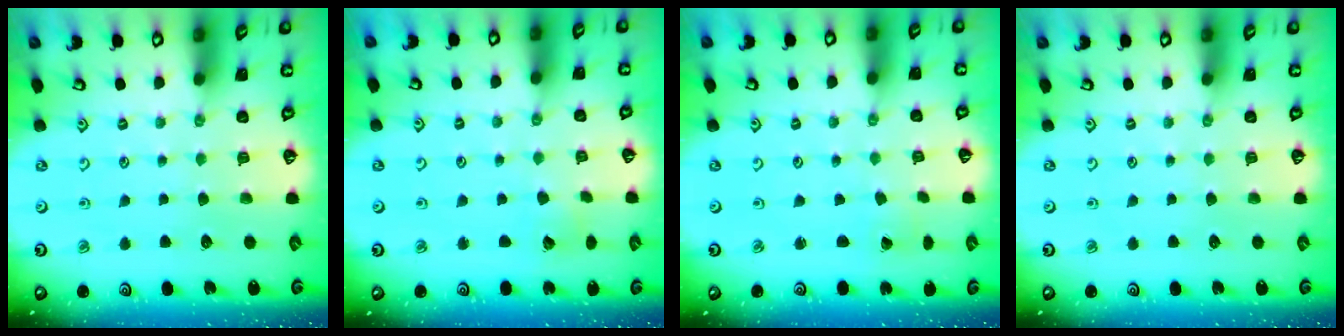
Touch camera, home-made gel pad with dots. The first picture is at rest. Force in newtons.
{"total": 5.4, "press": 5.4, "slide": 0.4}
{"total": 0.0}
{"total": 0.0}